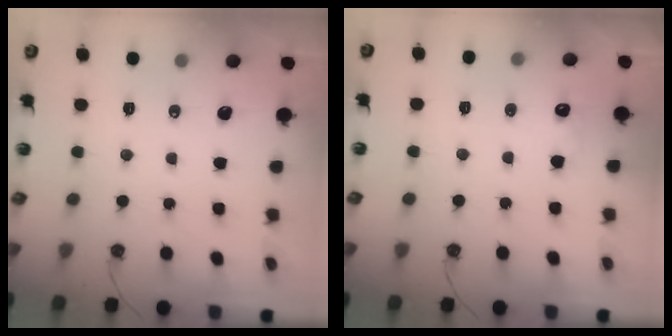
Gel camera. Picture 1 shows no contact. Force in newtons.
{"total": 5.7, "press": 5.6, "slide": 1.2}